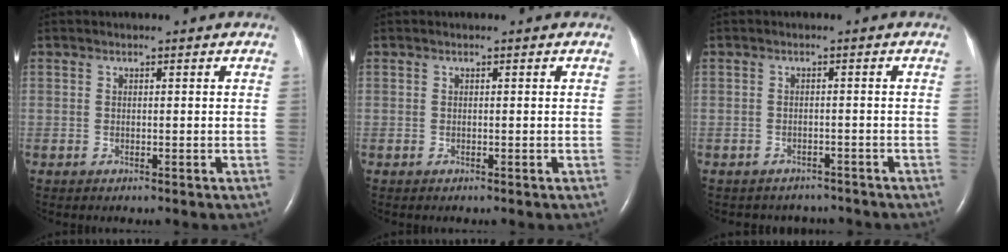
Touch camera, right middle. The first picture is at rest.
{"total": 0.0}
{"total": 4.7, "force": [-4.3, 2.0, -0.2], "torque": [-0.002, 0.005, -0.051]}